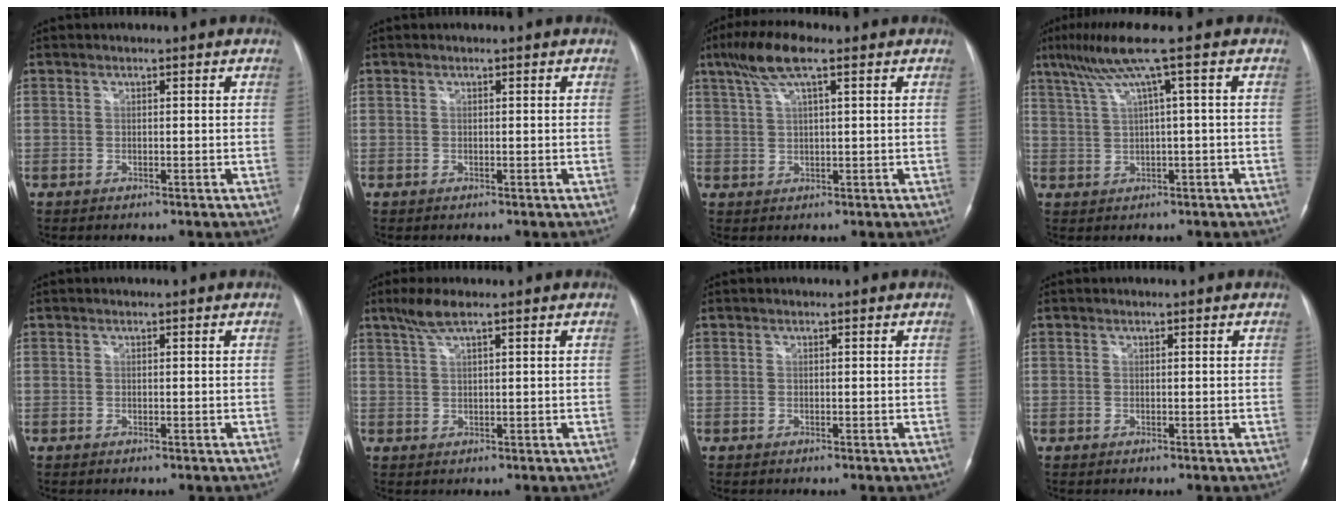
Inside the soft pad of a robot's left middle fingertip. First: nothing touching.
{"total": 0.0}
{"total": 6.9, "force": [4.0, 1.0, 5.5], "torque": [-0.121, 0.023, 0.077]}
{"total": 6.7, "force": [3.2, -1.4, 5.8], "torque": [-0.115, 0.029, 0.064]}
{"total": 0.0}
{"total": 3.5, "force": [2.4, 0.2, 2.4], "torque": [-0.060, 0.009, 0.052]}
{"total": 0.0}
{"total": 0.0}